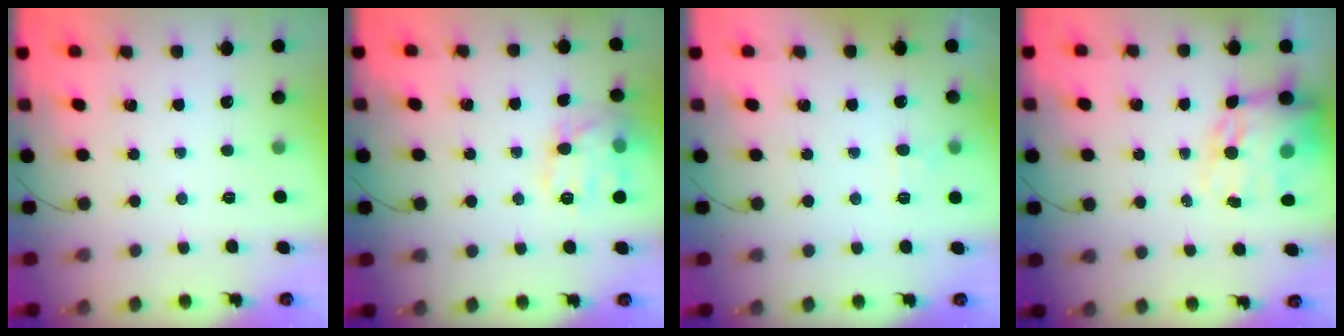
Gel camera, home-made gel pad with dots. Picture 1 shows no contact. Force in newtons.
{"total": 13.5, "press": 13.5, "slide": 0.5}
{"total": 3.5, "press": 3.2, "slide": 1.4}
{"total": 15.8, "press": 15.3, "slide": 4.1}